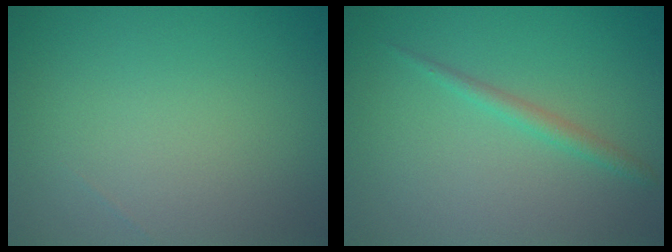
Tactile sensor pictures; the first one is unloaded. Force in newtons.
{"total": 1.4, "press": 1.4, "slide": 0.0}